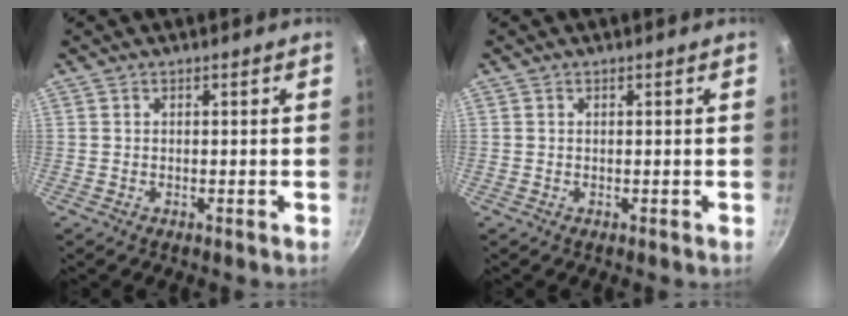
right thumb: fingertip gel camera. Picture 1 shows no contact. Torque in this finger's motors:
{"motor_torque": [0.16, 0.13, 0.23, 0.03, 0.04]}